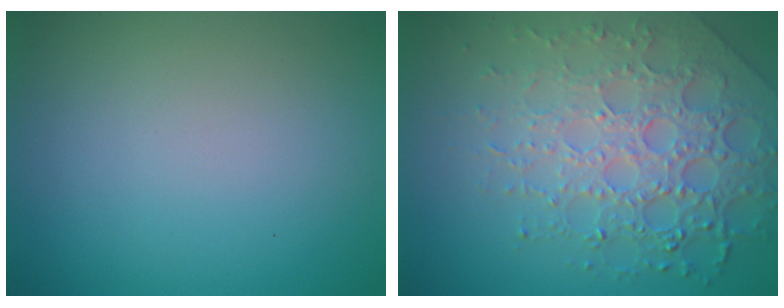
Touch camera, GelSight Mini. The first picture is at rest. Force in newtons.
{"total": 7.8, "press": 5.4, "slide": 5.6}